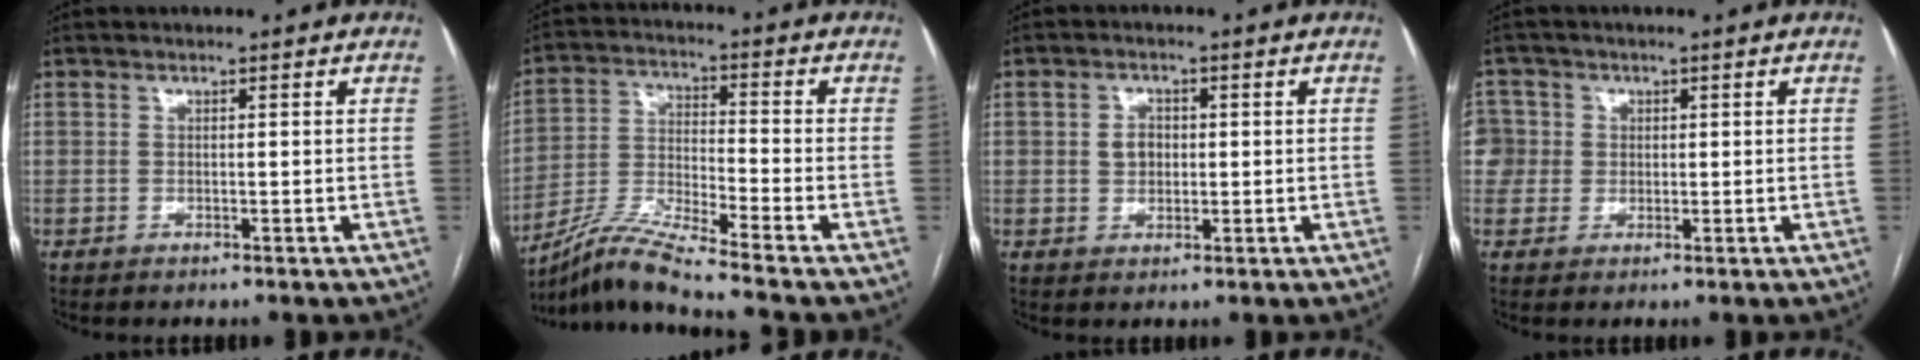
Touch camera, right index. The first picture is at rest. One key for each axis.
{"total": 9.9, "fx": -8.8, "fy": -2.1, "fz": 4.1, "tx": -0.090, "ty": -0.013, "tz": -0.169}
{"total": 3.0, "fx": 0.2, "fy": 2.4, "fz": 1.8, "tx": -0.030, "ty": 0.009, "tz": 0.006}
{"total": 4.7, "fx": 0.6, "fy": 4.7, "fz": 0.0, "tx": 0.006, "ty": 0.020, "tz": 0.012}